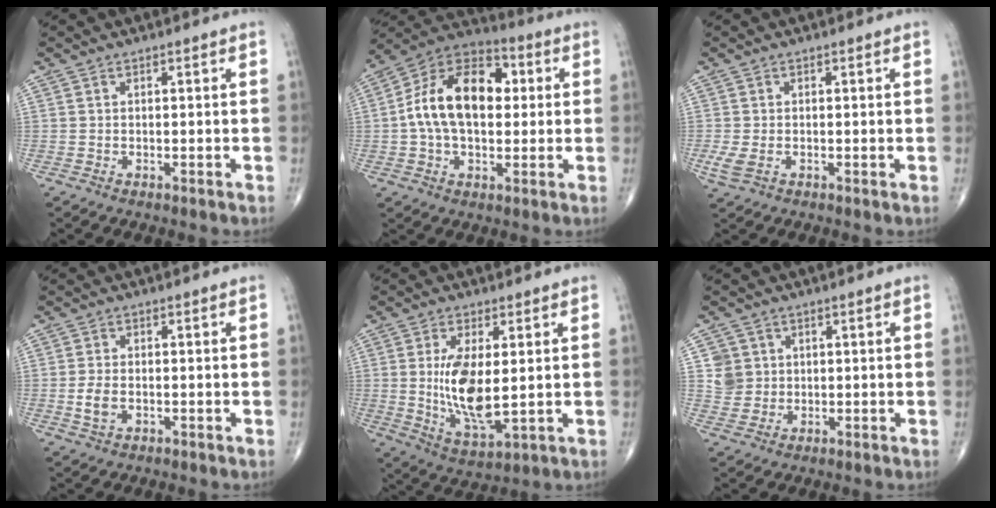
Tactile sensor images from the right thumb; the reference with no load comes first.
{"total": 17.9, "force": [1.7, 11.1, 13.9], "torque": [-0.217, 0.030, 0.020]}
{"total": 2.7, "force": [-0.5, 1.5, 2.2], "torque": [-0.055, -0.007, -0.008]}
{"total": 3.3, "force": [-0.6, 2.0, 2.6], "torque": [-0.053, 0.000, -0.011]}
{"total": 11.8, "force": [0.8, 4.7, 10.7], "torque": [-0.199, -0.025, 0.025]}
{"total": 4.6, "force": [1.2, 4.4, 0.6], "torque": [0.012, -0.003, 0.024]}